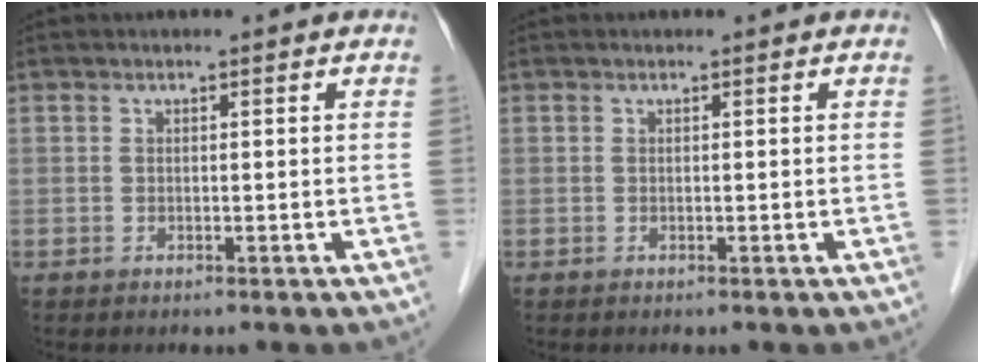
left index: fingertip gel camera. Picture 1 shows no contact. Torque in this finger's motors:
{"motor_torque": [0.00, 0.00, 0.00, 0.00]}